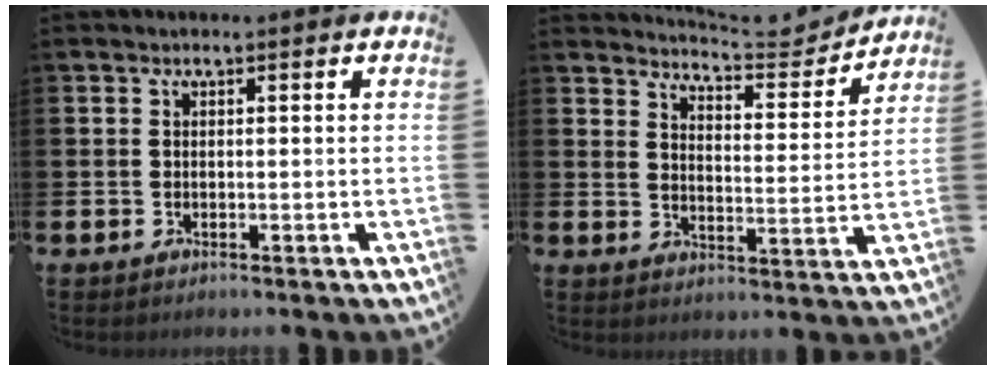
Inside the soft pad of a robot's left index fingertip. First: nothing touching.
{"total": 5.7, "force": [5.6, 0.4, 0.7], "torque": [-0.024, -0.045, 0.095]}